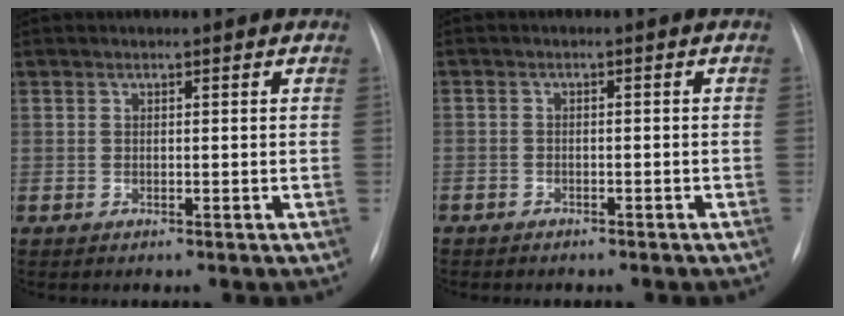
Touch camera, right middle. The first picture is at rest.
{"total": 3.0, "force": [-2.4, 1.6, 1.0], "torque": [-0.015, 0.003, -0.022]}